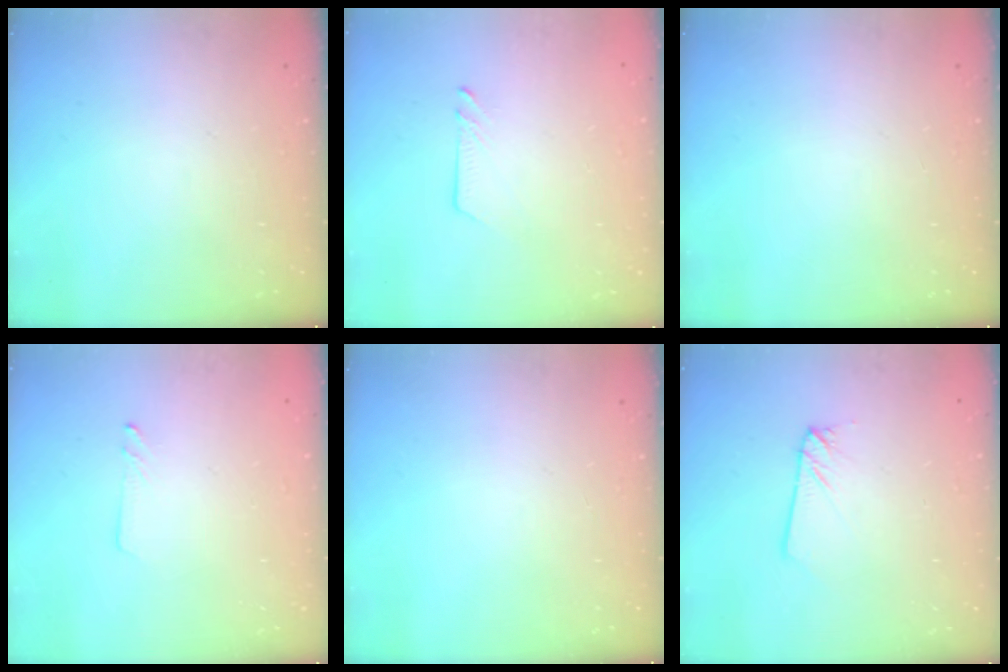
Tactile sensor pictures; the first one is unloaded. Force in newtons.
{"total": 3.5, "press": 3.4, "slide": 0.5}
{"total": 0.0}
{"total": 1.8, "press": 1.7, "slide": 0.0}
{"total": 0.0}
{"total": 2.2, "press": 2.2, "slide": 0.2}